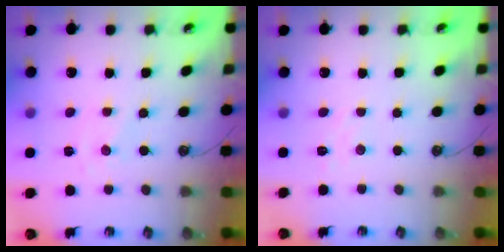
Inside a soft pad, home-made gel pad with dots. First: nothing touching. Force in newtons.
{"total": 3.8, "press": 3.8, "slide": 0.5}